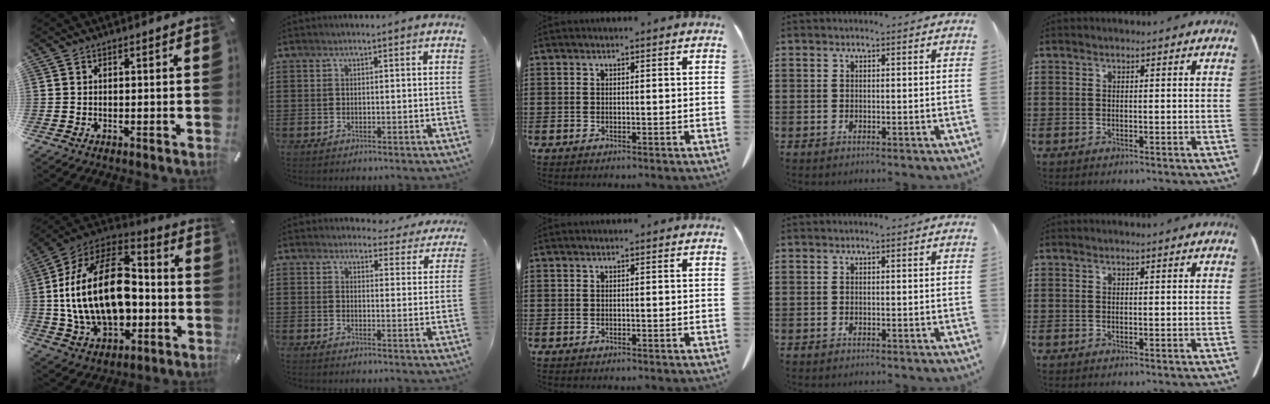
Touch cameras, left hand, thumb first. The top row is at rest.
{"thumb": {"total": 26.6, "force": [-0.8, 17.0, 20.4], "torque": [-0.419, 0.012, -0.008]}, "index": {"total": 3.7, "force": [3.6, 0.6, 0.4], "torque": [-0.016, -0.021, 0.062]}}